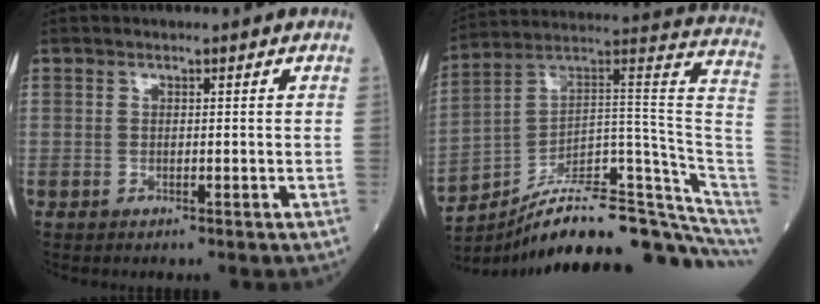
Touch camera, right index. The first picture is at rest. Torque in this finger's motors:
{"motor_torque": [-0.29, -1.85, -0.04, -0.06]}